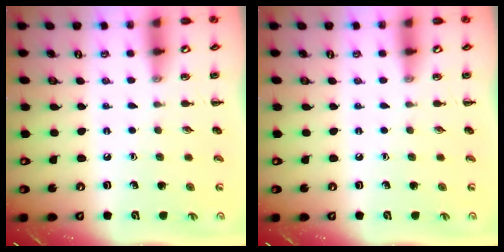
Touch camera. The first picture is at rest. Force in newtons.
{"total": 0.0}